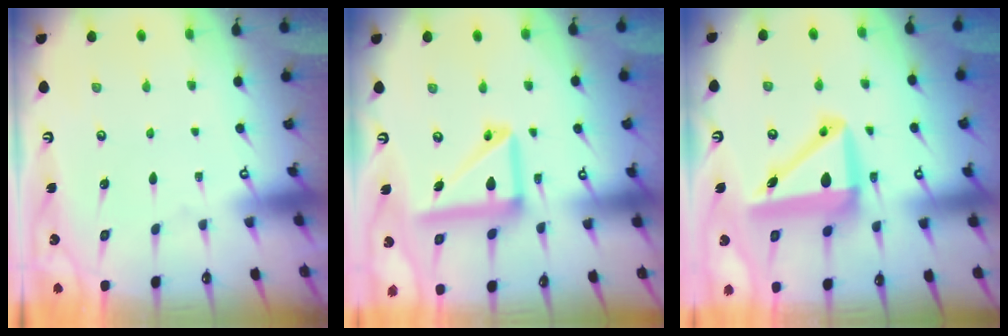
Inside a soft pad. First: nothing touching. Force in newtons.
{"total": 14.1, "press": 14.0, "slide": 1.7}
{"total": 12.5, "press": 12.3, "slide": 2.4}